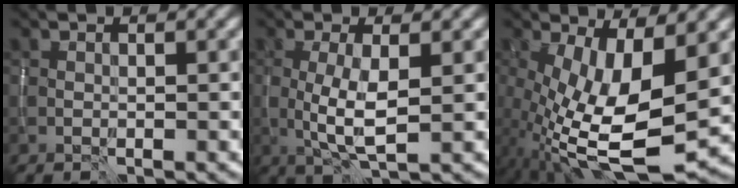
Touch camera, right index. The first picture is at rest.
{"total": 4.1, "force": [-0.2, 1.1, 3.9], "torque": [-0.083, -0.004, -0.001]}
{"total": 12.0, "force": [-1.9, 4.3, 11.1], "torque": [-0.211, -0.016, -0.028]}